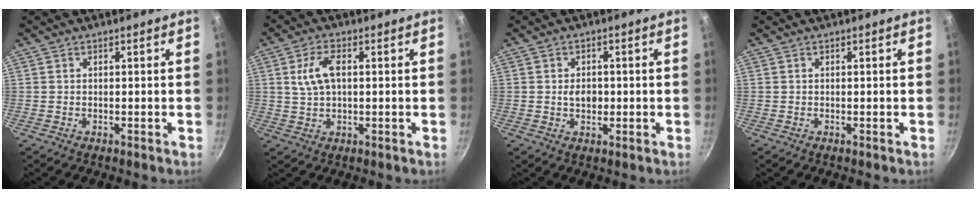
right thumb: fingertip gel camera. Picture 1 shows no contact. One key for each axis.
{"total": 6.1, "fx": 1.2, "fy": 3.2, "fz": 5.1, "tx": -0.105, "ty": 0.007, "tz": 0.023}
{"total": 3.3, "fx": -0.1, "fy": 2.4, "fz": 2.3, "tx": -0.026, "ty": 0.003, "tz": -0.001}
{"total": 0.0}